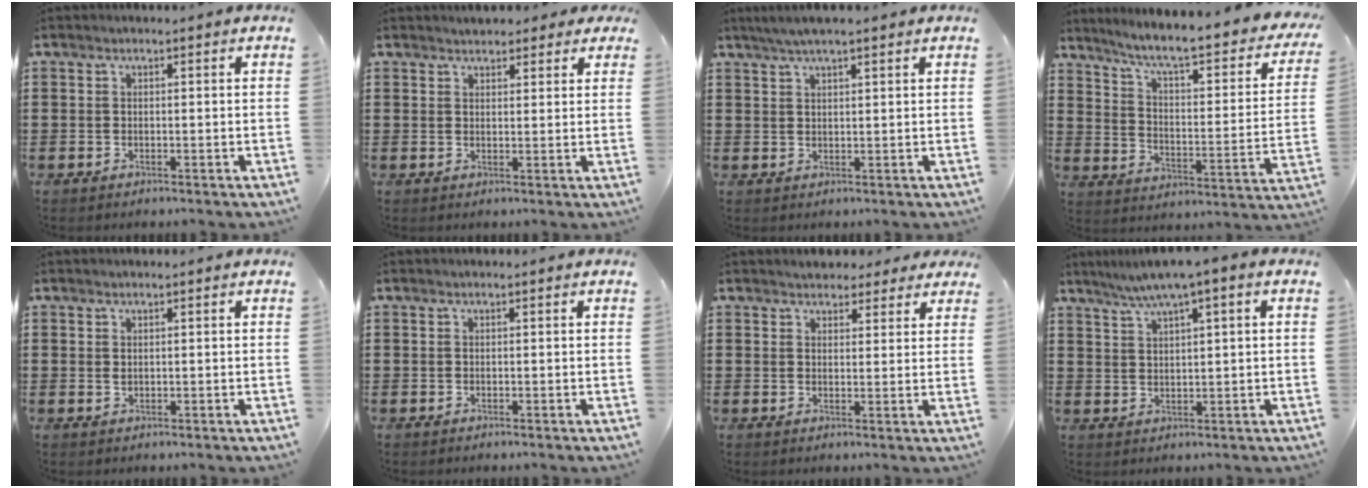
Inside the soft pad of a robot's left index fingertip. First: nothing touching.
{"total": 2.2, "force": [2.0, 0.8, 0.2], "torque": [-0.010, 0.005, 0.038]}
{"total": 2.9, "force": [2.1, 0.3, 1.9], "torque": [-0.040, 0.005, 0.038]}
{"total": 6.6, "force": [5.2, 0.0, 4.1], "torque": [-0.100, -0.043, 0.080]}
{"total": 0.6, "force": [0.2, 0.4, 0.3], "torque": [-0.009, 0.004, 0.004]}
{"total": 0.0}
{"total": 2.8, "force": [2.5, 1.2, 0.1], "torque": [-0.004, -0.001, 0.045]}
{"total": 3.8, "force": [2.2, 0.1, 3.1], "torque": [-0.062, -0.002, 0.036]}